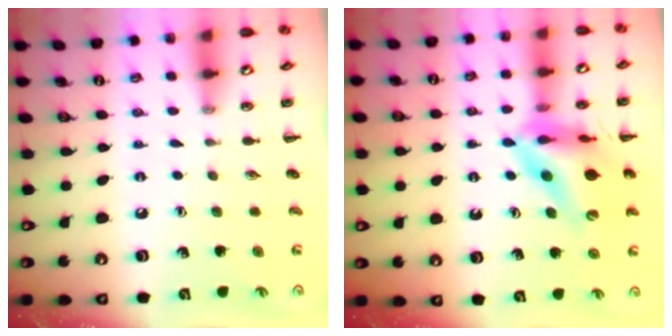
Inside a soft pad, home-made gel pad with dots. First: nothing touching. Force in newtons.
{"total": 14.8, "press": 14.2, "slide": 4.2}